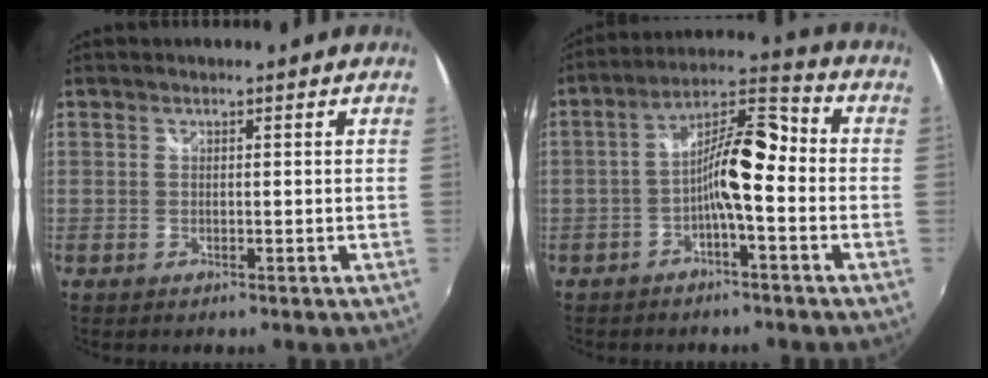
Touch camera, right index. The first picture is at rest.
{"total": 8.8, "force": [-2.7, 2.3, 8.1], "torque": [-0.159, 0.025, -0.052]}